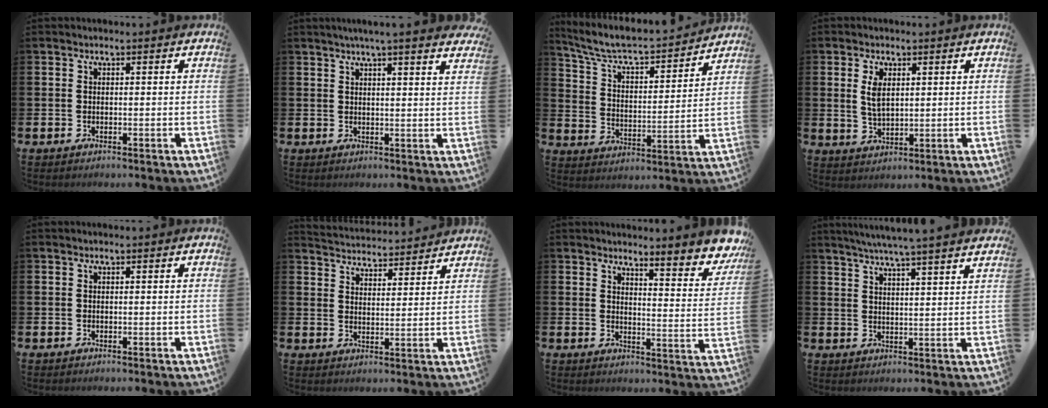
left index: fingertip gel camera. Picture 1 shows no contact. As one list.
[{"total": 3.8, "force": [3.5, -0.6, 1.3], "torque": [-0.032, -0.014, 0.063]}, {"total": 7.2, "force": [6.5, 1.3, 2.6], "torque": [-0.087, -0.050, 0.108]}, {"total": 3.3, "force": [1.4, 1.6, 2.5], "torque": [-0.037, 0.001, 0.021]}, {"total": 0.0}, {"total": 4.4, "force": [4.4, 0.3, -0.3], "torque": [-0.009, -0.036, 0.077]}, {"total": 5.0, "force": [4.8, 0.1, 1.2], "torque": [-0.016, -0.056, 0.072]}, {"total": 5.5, "force": [5.1, -1.1, 1.6], "torque": [-0.044, -0.030, 0.087]}]